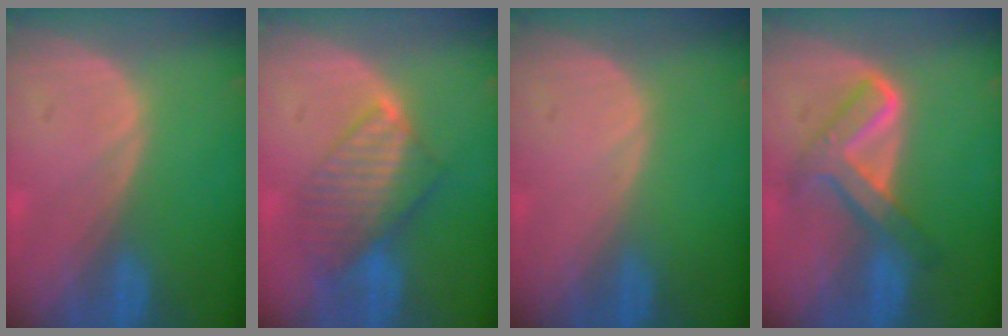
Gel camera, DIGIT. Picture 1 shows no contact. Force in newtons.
{"total": 8.2, "press": 7.1, "slide": 4.2}
{"total": 0.0}
{"total": 6.4, "press": 6.4, "slide": 0.4}